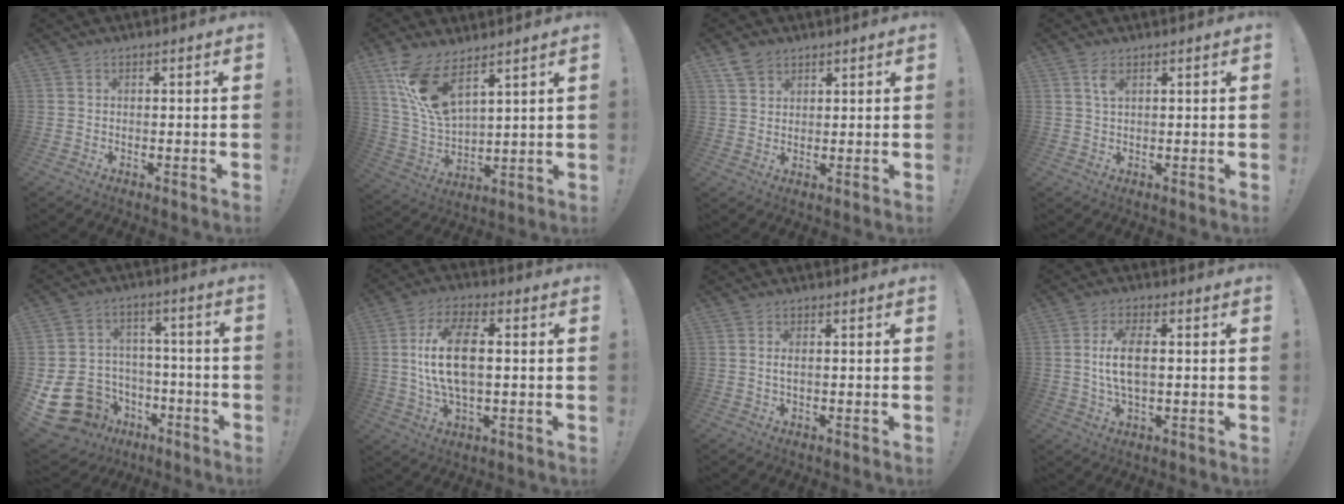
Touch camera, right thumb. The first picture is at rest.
{"total": 13.4, "force": [9.2, 4.5, 8.6], "torque": [-0.182, -0.051, 0.173]}
{"total": 5.0, "force": [3.4, 3.2, 1.6], "torque": [-0.035, -0.009, 0.066]}
{"total": 2.8, "force": [1.4, 0.9, 2.3], "torque": [-0.045, -0.001, 0.023]}
{"total": 17.9, "force": [-7.5, 14.0, 8.1], "torque": [-0.153, 0.053, -0.101]}
{"total": 14.0, "force": [1.0, 6.6, 12.3], "torque": [-0.230, 0.001, 0.016]}
{"total": 1.7, "force": [0.0, 0.4, 1.7], "torque": [-0.032, 0.001, -0.001]}
{"total": 8.6, "force": [0.4, 3.8, 7.7], "torque": [-0.149, -0.002, 0.005]}